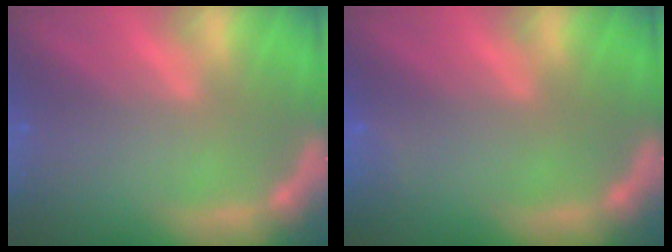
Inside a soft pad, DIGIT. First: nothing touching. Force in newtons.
{"total": 0.9}